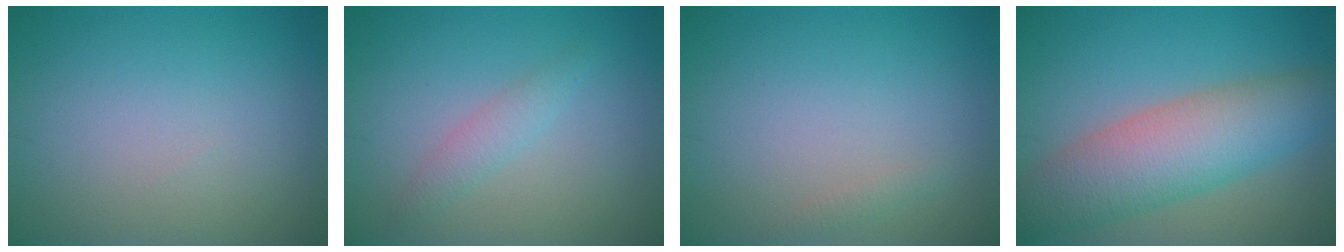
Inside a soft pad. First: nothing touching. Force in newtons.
{"total": 1.6, "press": 1.6, "slide": 0.2}
{"total": 0.6, "press": 0.6, "slide": 0.0}
{"total": 7.9, "press": 7.9, "slide": 0.5}